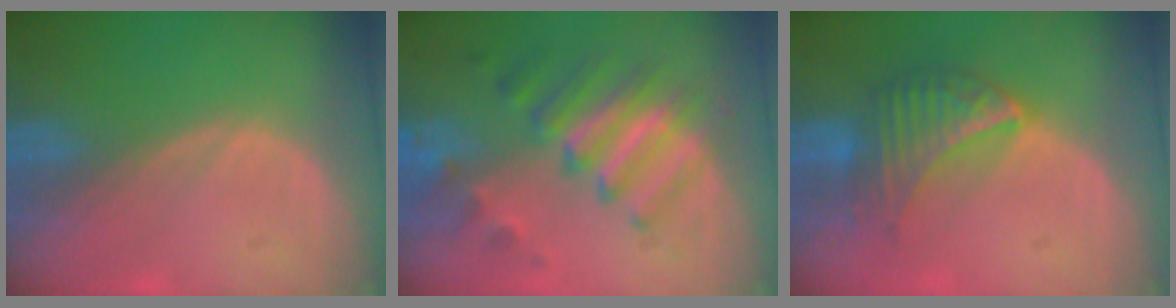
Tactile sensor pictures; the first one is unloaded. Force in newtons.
{"total": 8.2, "press": 8.1, "slide": 1.5}
{"total": 6.5, "press": 6.4, "slide": 1.1}